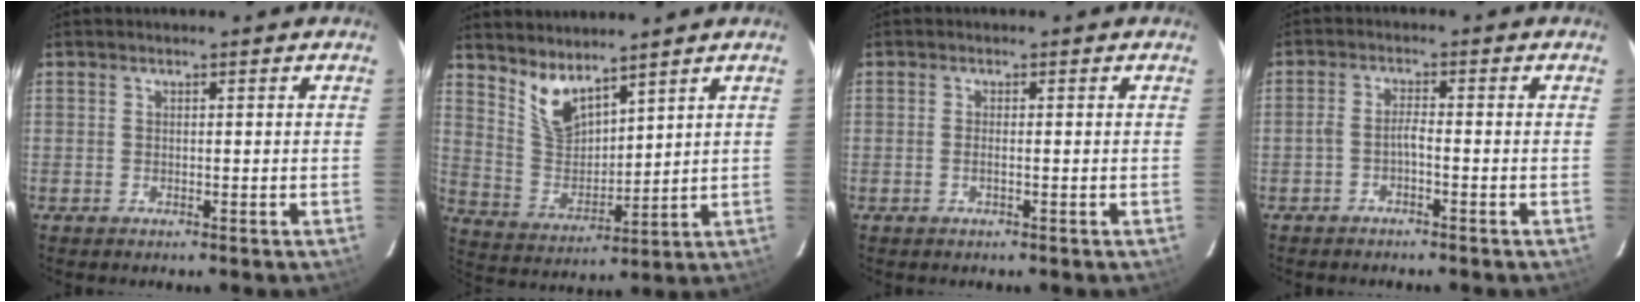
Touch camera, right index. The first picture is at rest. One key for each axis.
{"total": 7.9, "fx": 6.2, "fy": 2.8, "fz": 4.1, "tx": -0.080, "ty": -0.007, "tz": 0.132}
{"total": 0.9, "fx": -0.4, "fy": -0.1, "fz": 0.8, "tx": -0.016, "ty": -0.001, "tz": -0.007}
{"total": 2.1, "fx": -1.4, "fy": 0.2, "fz": 1.5, "tx": -0.038, "ty": 0.007, "tz": -0.027}